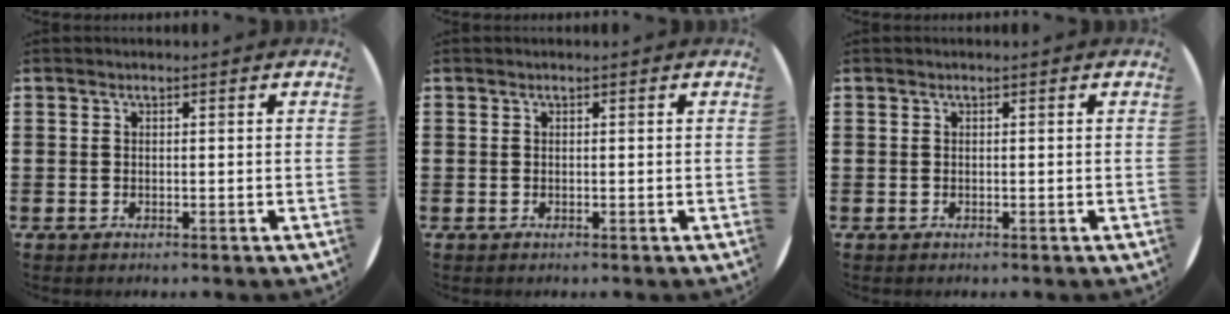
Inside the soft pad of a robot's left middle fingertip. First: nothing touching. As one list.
[{"total": 0.0}, {"total": 0.0}]